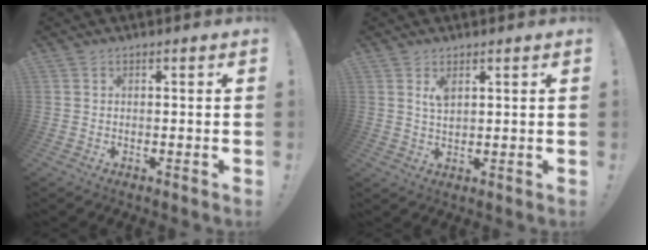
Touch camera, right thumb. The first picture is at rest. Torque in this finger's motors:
{"motor_torque": [0.39, -0.23, 0.38, -0.19, 0.01]}